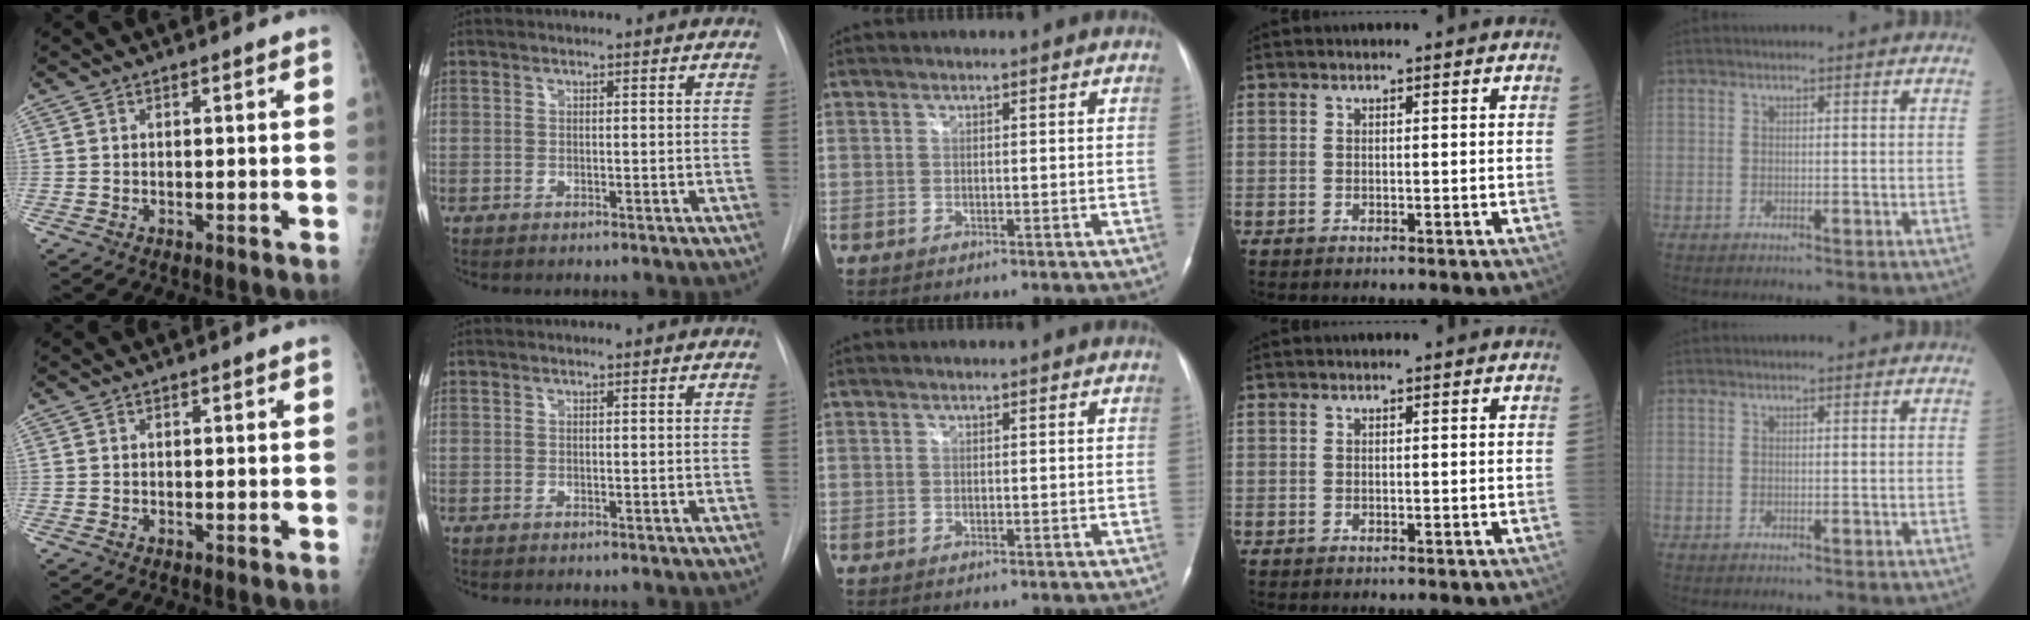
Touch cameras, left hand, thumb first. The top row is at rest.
{}